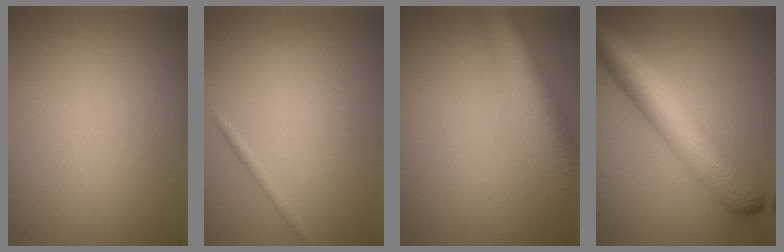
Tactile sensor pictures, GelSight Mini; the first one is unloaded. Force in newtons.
{"total": 0.7, "press": 0.7, "slide": 0.1}
{"total": 7.6, "press": 7.6, "slide": 0.3}
{"total": 7.0, "press": 7.0, "slide": 0.2}